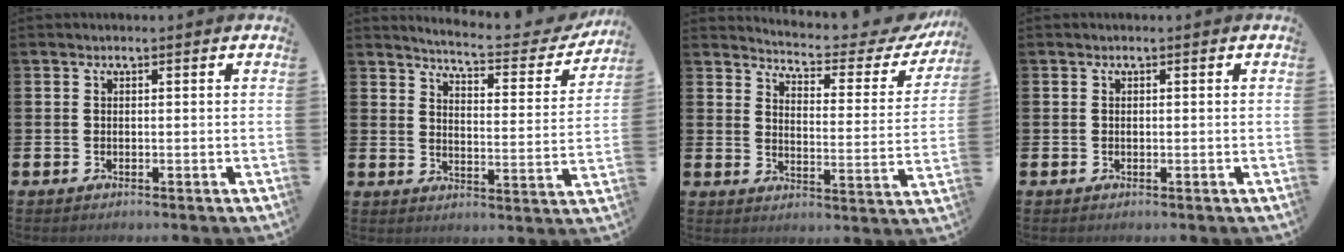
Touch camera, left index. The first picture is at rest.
{"total": 5.3, "force": [5.0, 0.4, 1.4], "torque": [-0.038, -0.043, 0.079]}
{"total": 4.8, "force": [4.5, 0.8, 1.4], "torque": [-0.038, -0.045, 0.067]}
{"total": 0.0}